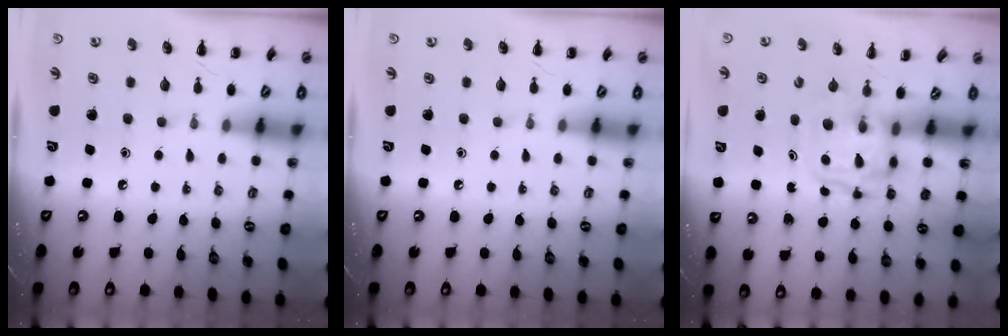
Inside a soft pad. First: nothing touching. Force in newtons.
{"total": 0.0}
{"total": 3.7, "press": 3.7, "slide": 0.4}